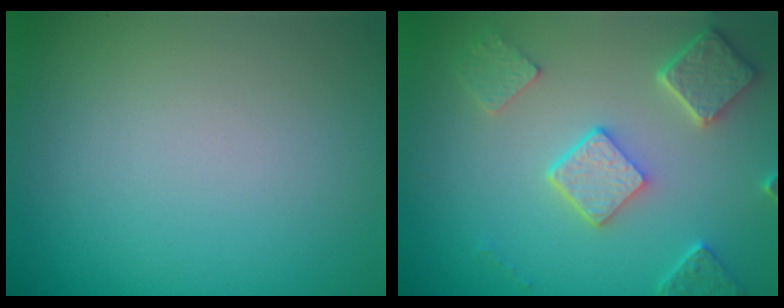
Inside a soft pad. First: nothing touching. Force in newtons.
{"total": 4.8, "press": 3.7, "slide": 3.0}